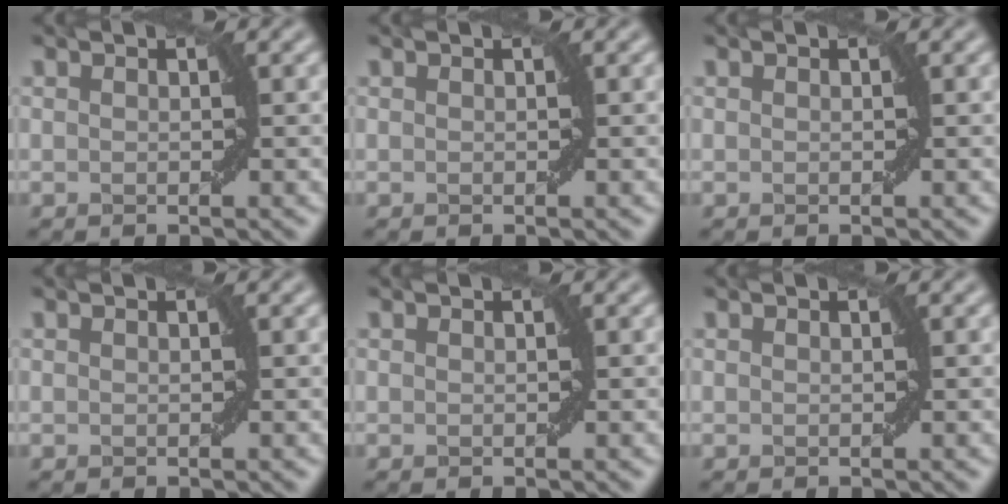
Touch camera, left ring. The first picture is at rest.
{"total": 0.0}
{"total": 0.0}
{"total": 0.0}
{"total": 0.0}
{"total": 0.0}